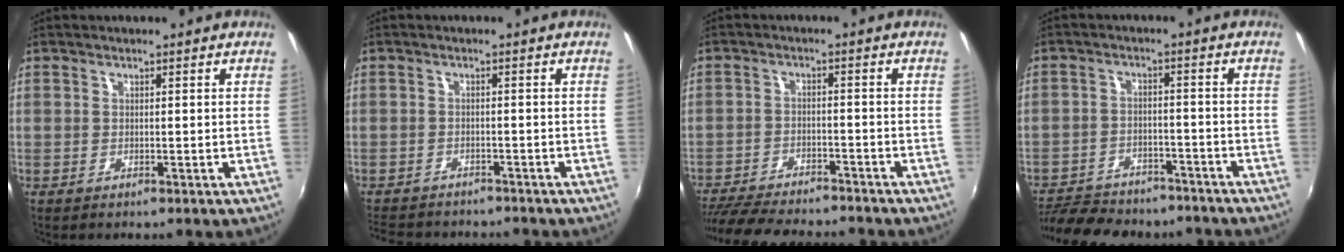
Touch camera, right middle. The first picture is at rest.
{"total": 9.5, "force": [-8.5, 3.0, 3.2], "torque": [-0.083, -0.015, -0.127]}
{"total": 15.5, "force": [-13.7, 3.0, 6.5], "torque": [-0.141, -0.024, -0.209]}
{"total": 16.6, "force": [-14.0, 5.8, 6.7], "torque": [-0.151, -0.007, -0.199]}